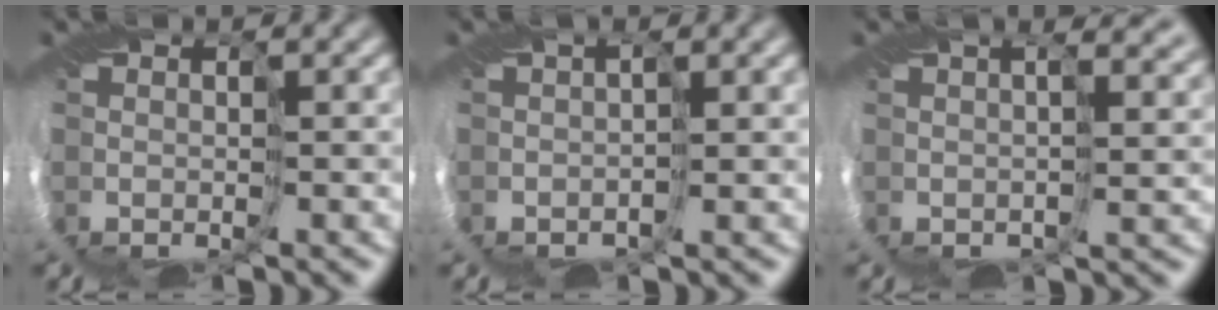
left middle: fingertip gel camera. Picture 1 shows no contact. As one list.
[{"total": 1.5, "force": [0.5, 0.8, 1.2], "torque": [-0.014, 0.010, 0.007]}, {"total": 7.3, "force": [4.8, 3.1, 4.5], "torque": [-0.074, 0.037, 0.065]}]